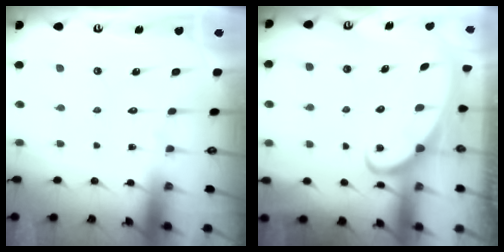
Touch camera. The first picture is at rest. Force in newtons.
{"total": 2.5, "press": 2.5, "slide": 0.4}